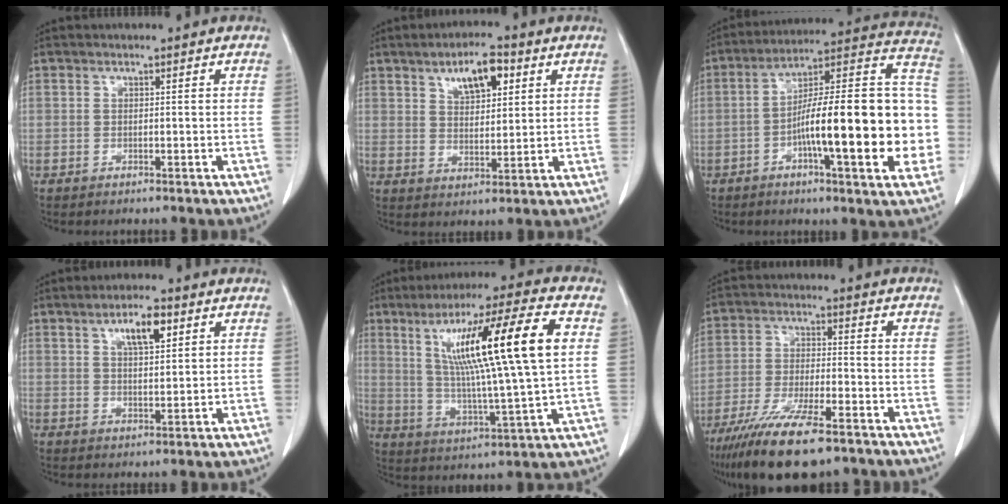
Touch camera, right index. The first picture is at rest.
{"total": 8.2, "force": [4.0, 3.5, 6.2], "torque": [-0.107, 0.007, 0.073]}
{"total": 24.3, "force": [-4.9, 3.9, 23.4], "torque": [-0.282, 0.028, -0.073]}
{"total": 6.7, "force": [3.2, 2.3, 5.4], "torque": [-0.097, 0.005, 0.057]}
{"total": 20.4, "force": [5.3, 0.7, 19.7], "torque": [-0.332, 0.013, 0.081]}
{"total": 15.4, "force": [-10.8, 3.4, 10.5], "torque": [-0.205, -0.036, -0.185]}